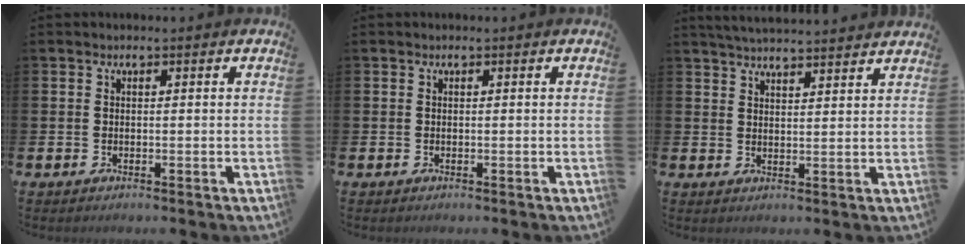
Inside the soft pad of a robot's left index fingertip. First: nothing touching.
{"total": 0.0}
{"total": 4.1, "force": [4.1, -0.3, 0.3], "torque": [-0.022, -0.020, 0.076]}